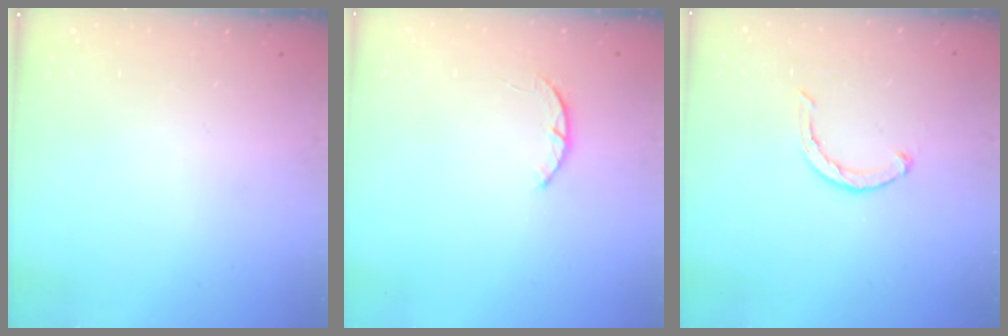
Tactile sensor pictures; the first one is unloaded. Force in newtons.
{"total": 2.5, "press": 2.5, "slide": 0.5}
{"total": 2.7, "press": 2.7, "slide": 0.4}